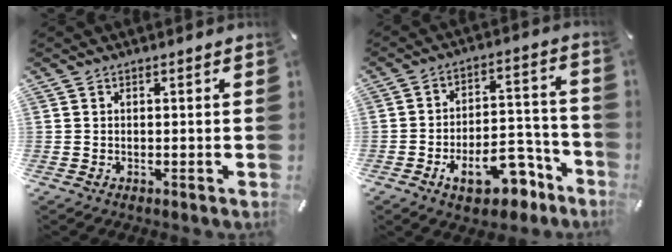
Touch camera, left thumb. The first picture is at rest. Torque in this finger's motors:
{"motor_torque": [-1.17, 2.55, 1.11, 1.15, 0.23]}